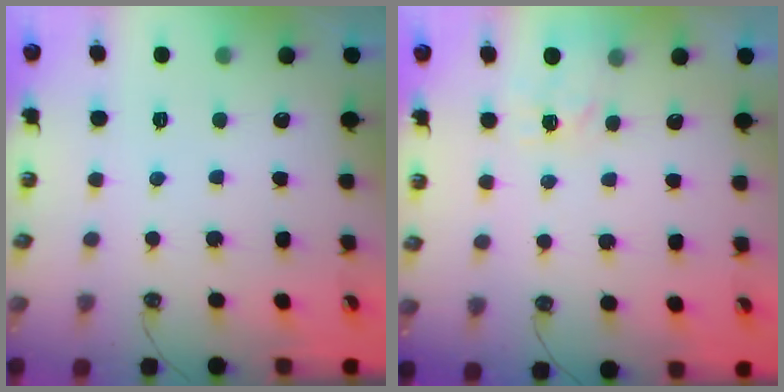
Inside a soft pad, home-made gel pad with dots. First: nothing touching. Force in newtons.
{"total": 4.8, "press": 4.8, "slide": 0.6}